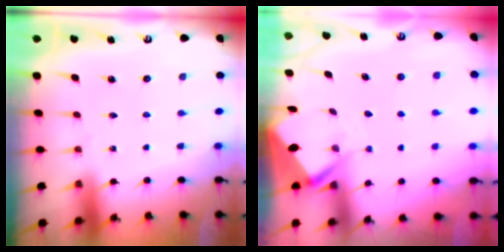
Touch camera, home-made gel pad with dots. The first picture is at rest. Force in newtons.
{"total": 3.5, "press": 3.5, "slide": 0.3}